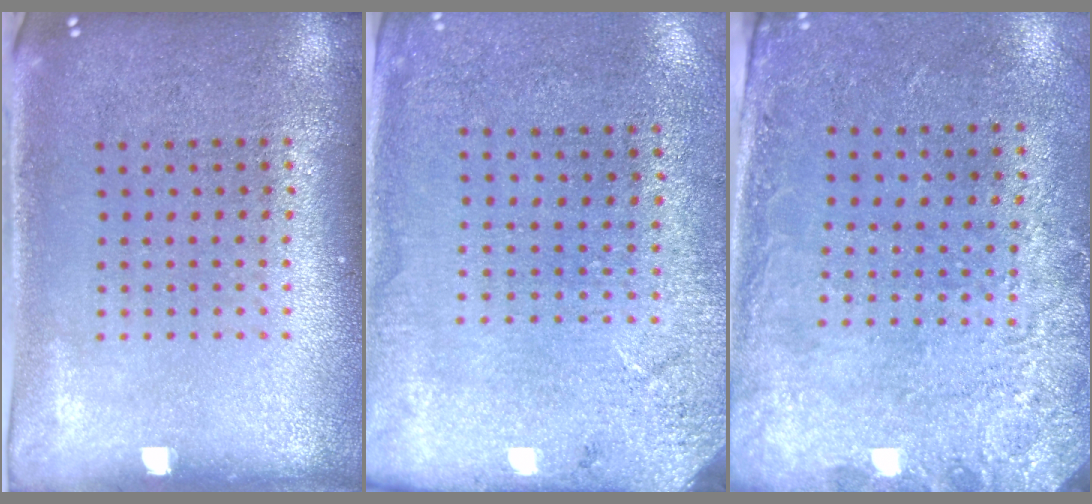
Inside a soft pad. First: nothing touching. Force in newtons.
{"total": 2.6, "press": 2.3, "slide": 1.2}
{"total": 2.7, "press": 1.9, "slide": 1.9}